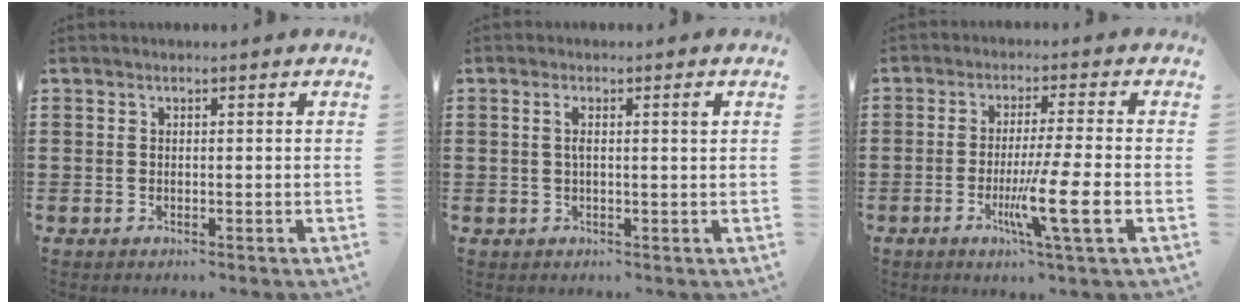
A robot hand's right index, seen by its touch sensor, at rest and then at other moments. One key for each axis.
{"total": 2.3, "fx": 0.5, "fy": 0.0, "fz": 2.2, "tx": -0.044, "ty": 0.000, "tz": 0.004}
{"total": 9.2, "fx": -2.7, "fy": -0.2, "fz": 8.8, "tx": -0.159, "ty": -0.021, "tz": -0.047}